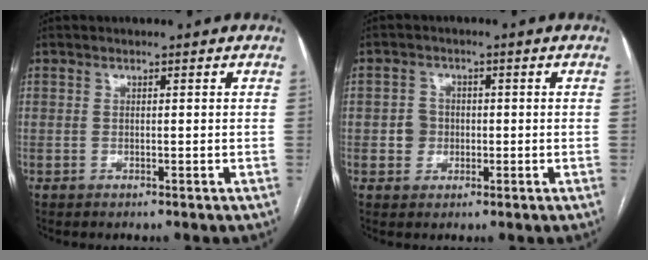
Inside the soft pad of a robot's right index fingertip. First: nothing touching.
{"total": 3.1, "force": [-0.4, 3.0, 0.8], "torque": [-0.008, 0.011, -0.003]}